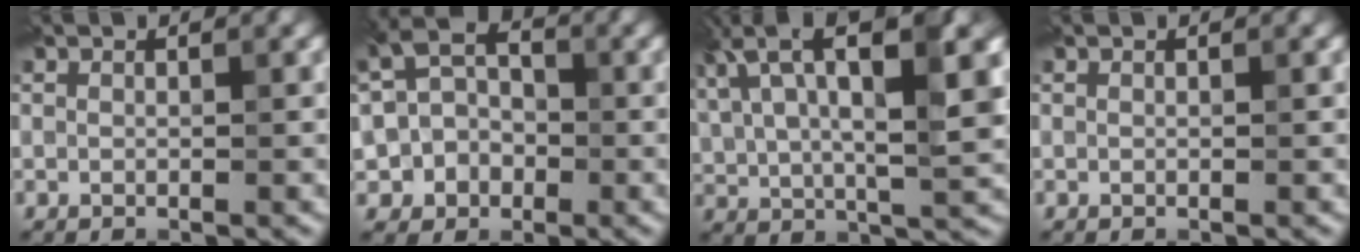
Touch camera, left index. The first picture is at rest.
{"total": 4.9, "force": [-1.2, 4.1, 2.5], "torque": [-0.043, 0.003, -0.028]}
{"total": 12.3, "force": [5.8, 3.9, 10.2], "torque": [-0.186, 0.018, 0.096]}
{"total": 0.0}